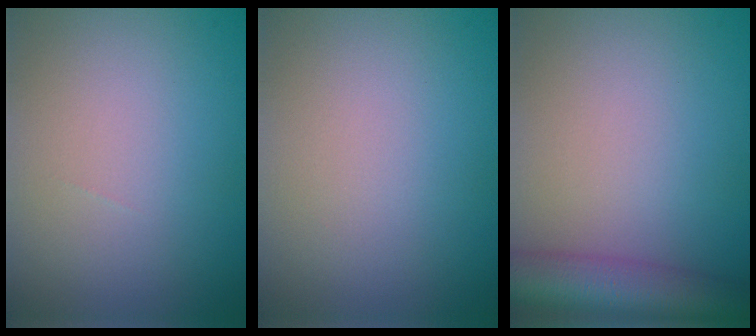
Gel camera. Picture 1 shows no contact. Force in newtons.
{"total": 0.0}
{"total": 7.2, "press": 7.2, "slide": 0.4}